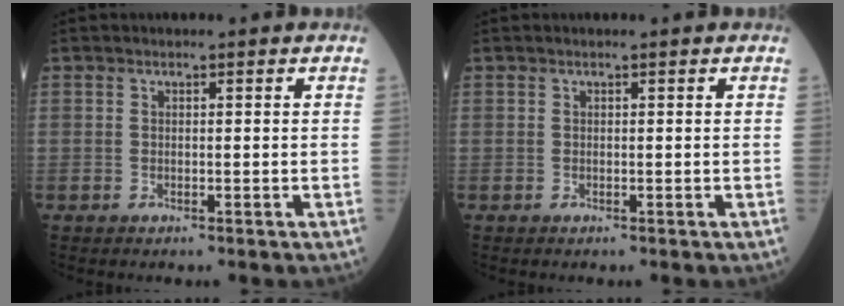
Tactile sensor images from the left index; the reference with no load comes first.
{"total": 0.0}